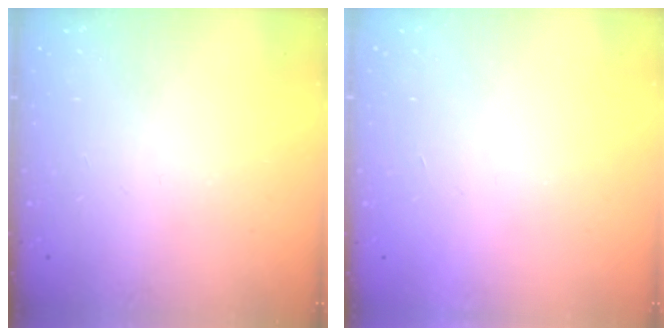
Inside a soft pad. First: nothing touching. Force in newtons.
{"total": 1.7, "press": 1.7, "slide": 0.1}